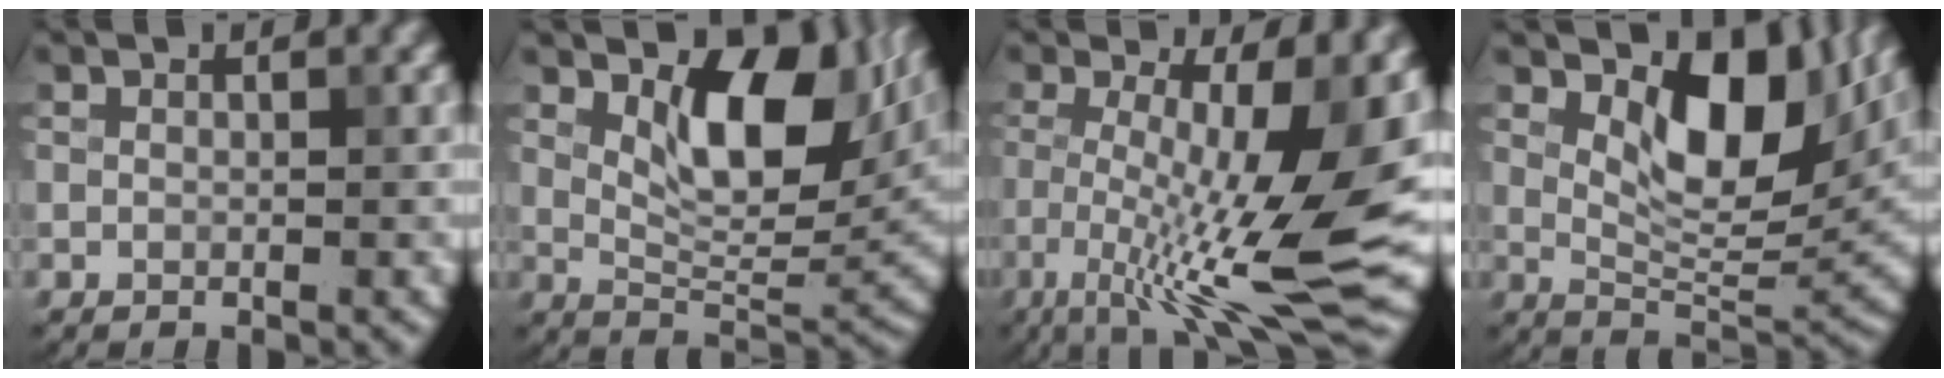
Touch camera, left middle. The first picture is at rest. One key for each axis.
{"total": 8.6, "fx": 3.2, "fy": 4.3, "fz": 6.8, "tx": -0.105, "ty": -0.008, "tz": 0.053}
{"total": 13.5, "fx": -2.8, "fy": 2.7, "fz": 12.9, "tx": -0.203, "ty": -0.006, "tz": -0.044}
{"total": 8.0, "fx": 3.5, "fy": 3.6, "fz": 6.3, "tx": -0.095, "ty": -0.012, "tz": 0.056}